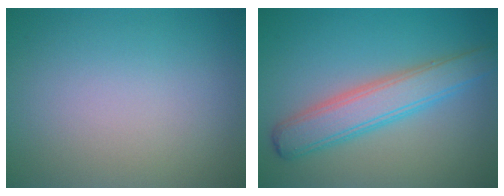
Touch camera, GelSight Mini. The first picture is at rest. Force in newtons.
{"total": 4.7, "press": 4.7, "slide": 0.1}